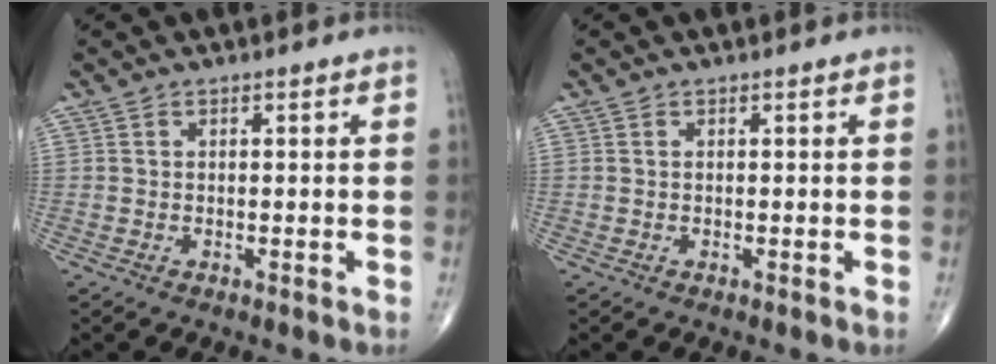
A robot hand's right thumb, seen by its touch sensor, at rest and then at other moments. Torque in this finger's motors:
{"motor_torque": [0.40, -0.02, -0.11, -0.19, -0.02]}